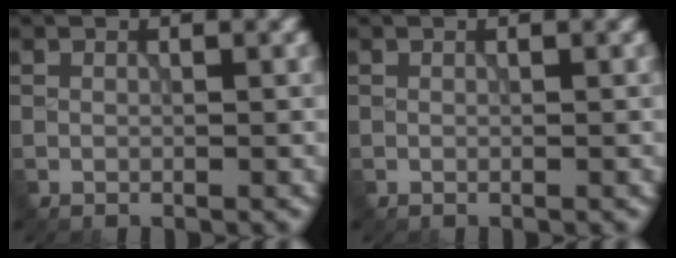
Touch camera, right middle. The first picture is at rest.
{"total": 0.0}